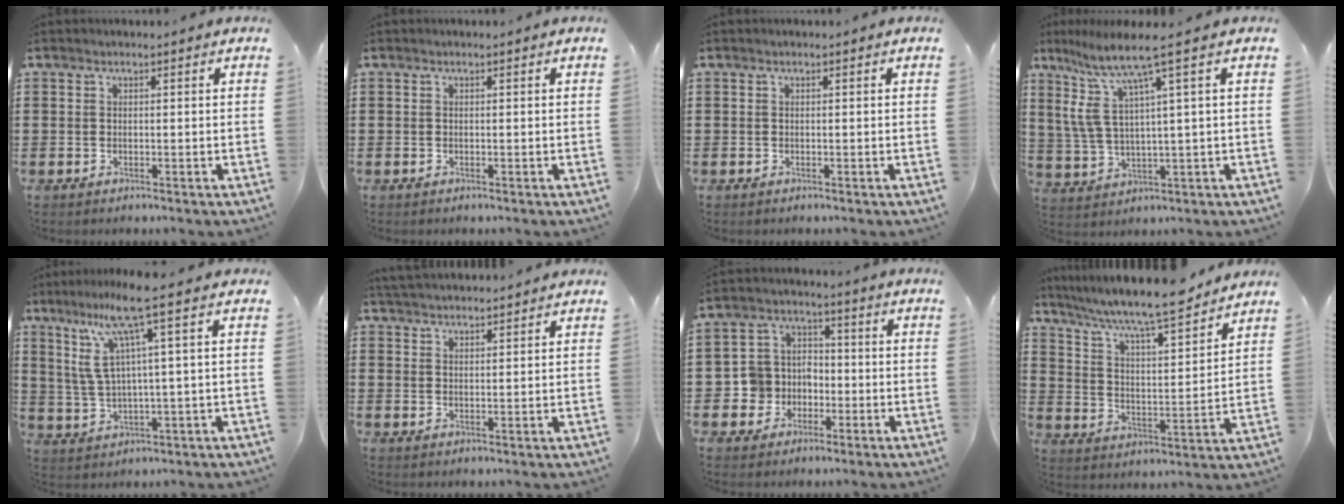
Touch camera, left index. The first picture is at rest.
{"total": 0.0}
{"total": 0.0}
{"total": 8.4, "force": [4.2, 0.5, 7.2], "torque": [-0.181, -0.031, 0.059]}
{"total": 9.4, "force": [4.8, 0.2, 8.1], "torque": [-0.190, -0.019, 0.073]}
{"total": 2.8, "force": [2.8, -0.1, 0.0], "torque": [-0.010, -0.004, 0.053]}
{"total": 6.1, "force": [-2.2, 5.6, 1.2], "torque": [-0.061, 0.009, -0.049]}
{"total": 8.1, "force": [7.2, 0.3, 3.8], "torque": [-0.102, -0.045, 0.116]}